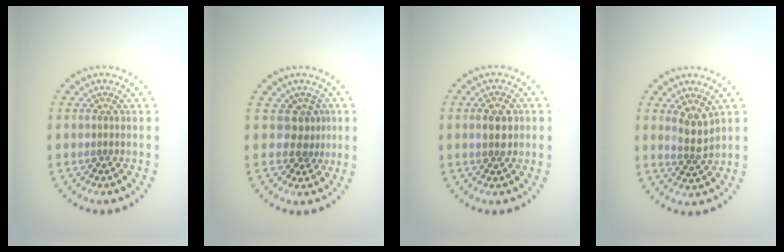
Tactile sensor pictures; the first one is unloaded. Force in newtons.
{"total": 2.3, "press": 1.5, "slide": 1.7}
{"total": 3.0, "press": 3.0, "slide": 0.2}
{"total": 2.4, "press": 2.1, "slide": 1.2}